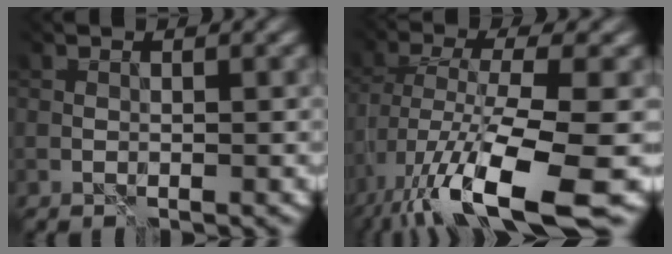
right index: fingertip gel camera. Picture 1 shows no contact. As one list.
[{"total": 11.9, "force": [-5.8, 2.9, 9.9], "torque": [-0.199, -0.022, -0.083]}]